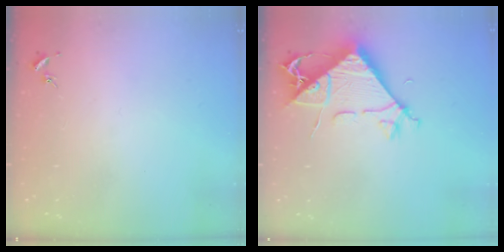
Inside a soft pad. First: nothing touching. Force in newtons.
{"total": 8.2, "press": 8.1, "slide": 1.2}